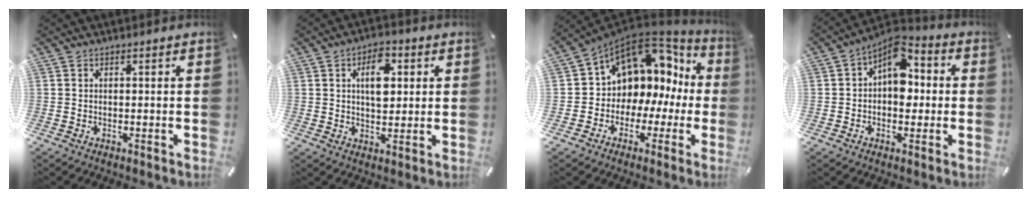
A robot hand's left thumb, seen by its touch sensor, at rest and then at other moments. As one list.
[{"total": 8.6, "force": [2.3, 5.3, 6.4], "torque": [-0.086, -0.004, 0.032]}, {"total": 8.7, "force": [3.9, 7.5, 2.0], "torque": [-0.051, -0.052, 0.077]}, {"total": 9.8, "force": [1.7, 6.8, 6.9], "torque": [-0.083, -0.018, 0.026]}]